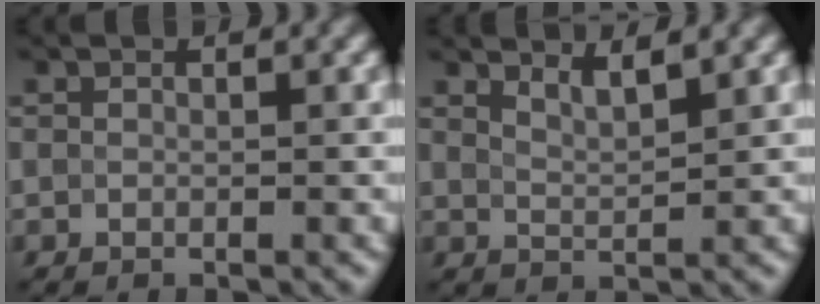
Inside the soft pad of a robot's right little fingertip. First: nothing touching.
{"total": 2.5, "force": [2.0, 0.6, 1.2], "torque": [-0.012, 0.001, 0.036]}